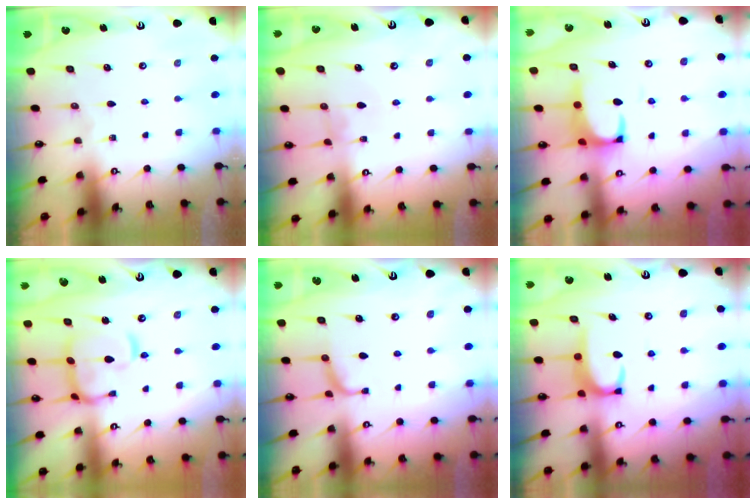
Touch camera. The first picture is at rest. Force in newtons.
{"total": 0.0}
{"total": 1.8, "press": 1.7, "slide": 0.7}
{"total": 9.9, "press": 9.9, "slide": 1.3}
{"total": 0.9, "press": 0.7, "slide": 0.5}
{"total": 3.5, "press": 3.4, "slide": 0.5}